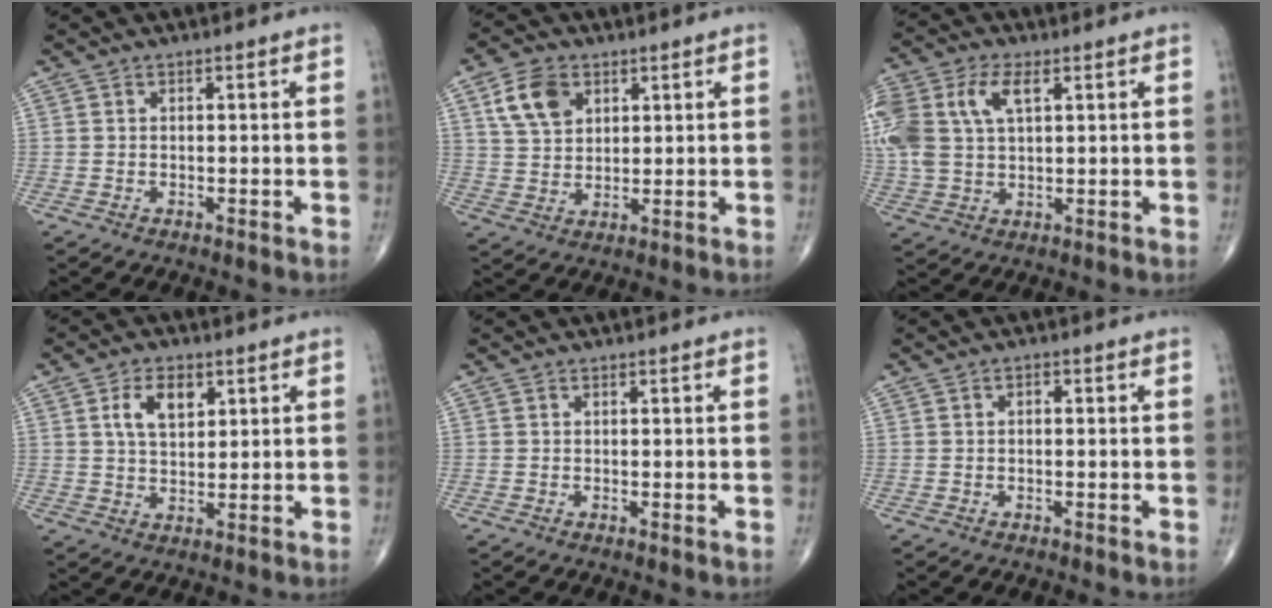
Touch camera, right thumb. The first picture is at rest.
{"total": 8.2, "force": [3.6, 5.6, 4.7], "torque": [-0.071, -0.010, 0.070]}
{"total": 15.6, "force": [4.8, 9.0, 11.8], "torque": [-0.296, 0.017, 0.092]}
{"total": 6.8, "force": [2.6, 3.9, 4.8], "torque": [-0.074, -0.010, 0.049]}
{"total": 0.0}
{"total": 1.0, "force": [0.1, 0.5, 0.8], "torque": [-0.011, 0.003, -0.002]}